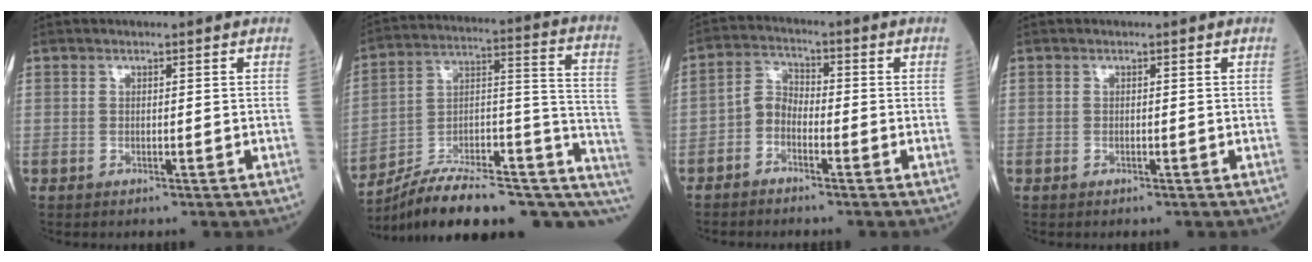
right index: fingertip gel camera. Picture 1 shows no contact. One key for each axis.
{"total": 25.5, "fx": -18.8, "fy": 7.3, "fz": 15.6, "tx": -0.173, "ty": 0.052, "tz": -0.276}
{"total": 3.4, "fx": -1.9, "fy": 2.3, "fz": 1.6, "tx": -0.018, "ty": 0.010, "tz": -0.046}
{"total": 0.0}